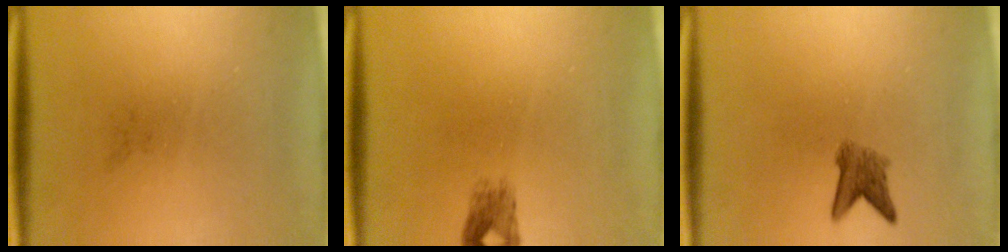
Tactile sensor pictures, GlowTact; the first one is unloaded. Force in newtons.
{"total": 2.0}
{"total": 3.0}